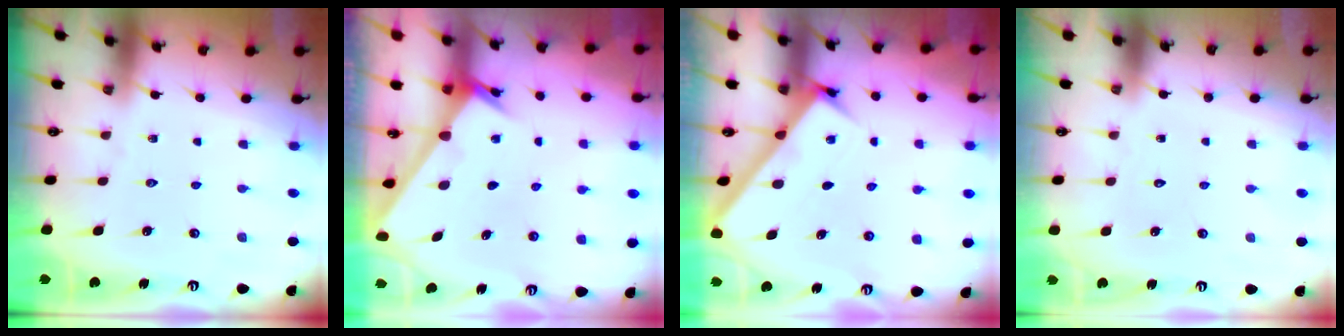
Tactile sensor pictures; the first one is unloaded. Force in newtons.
{"total": 2.3, "press": 2.2, "slide": 0.2}
{"total": 2.9, "press": 2.9, "slide": 0.2}
{"total": 1.6, "press": 1.6, "slide": 0.1}